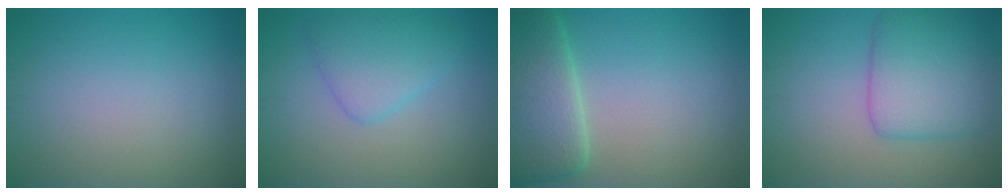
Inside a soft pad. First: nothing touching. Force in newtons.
{"total": 3.5, "press": 3.5, "slide": 0.2}
{"total": 7.2, "press": 7.1, "slide": 0.3}
{"total": 5.5, "press": 5.5, "slide": 0.1}